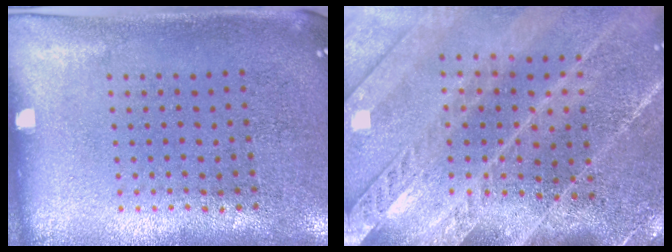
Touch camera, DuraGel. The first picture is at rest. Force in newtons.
{"total": 3.7, "press": 3.2, "slide": 2.0}